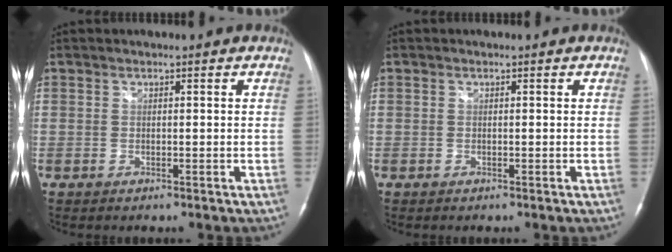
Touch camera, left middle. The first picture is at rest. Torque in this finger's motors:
{"motor_torque": [0.02, -0.02, -0.03, 0.00]}